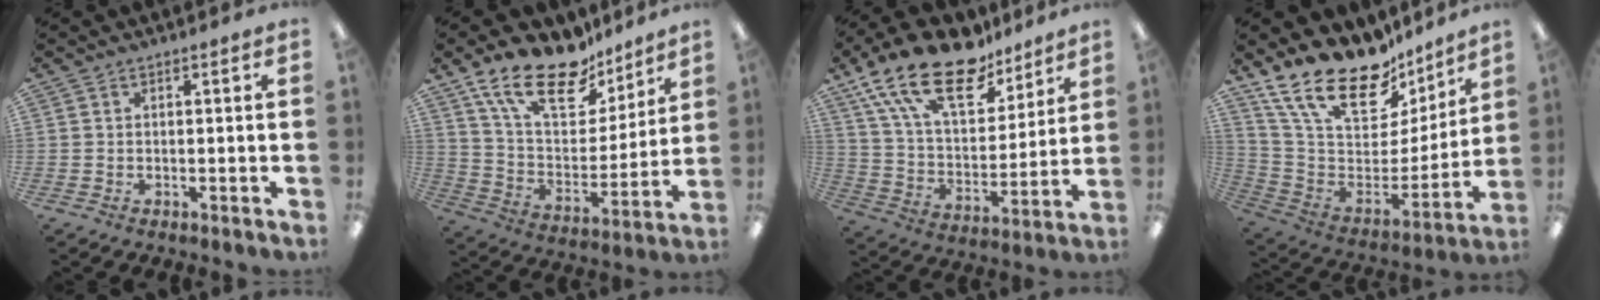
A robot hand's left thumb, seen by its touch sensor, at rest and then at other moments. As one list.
[{"total": 20.3, "force": [14.8, 8.9, 10.7], "torque": [-0.203, -0.086, 0.266]}, {"total": 22.1, "force": [15.2, 10.3, 12.3], "torque": [-0.236, -0.081, 0.271]}, {"total": 23.6, "force": [17.3, 10.2, 12.2], "torque": [-0.220, -0.123, 0.312]}]